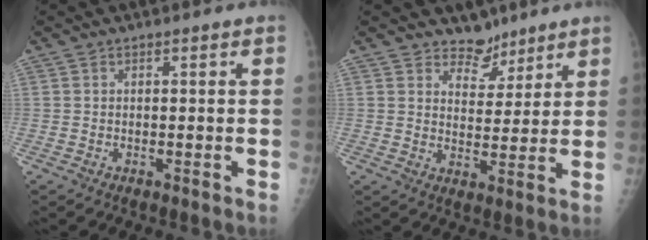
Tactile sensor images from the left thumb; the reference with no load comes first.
{"total": 5.7, "force": [4.7, 3.2, 0.4], "torque": [0.024, -0.038, 0.080]}